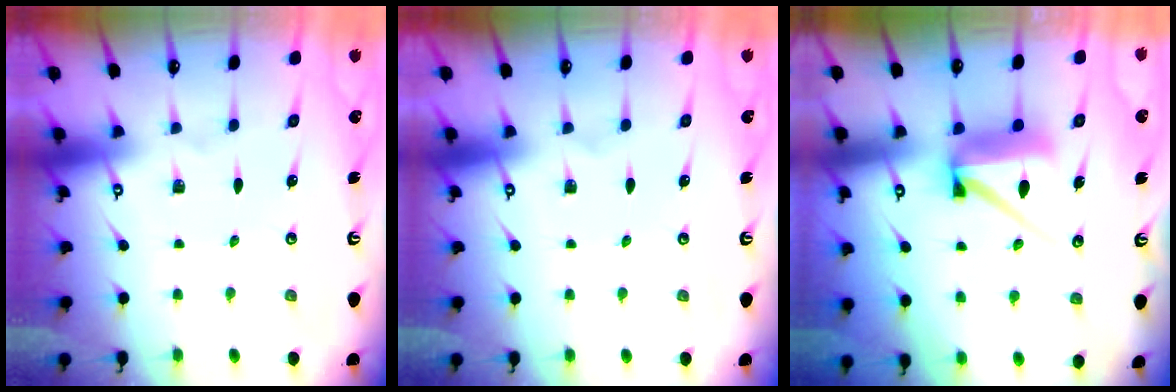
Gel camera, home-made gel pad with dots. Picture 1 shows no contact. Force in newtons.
{"total": 0.0}
{"total": 8.8, "press": 8.7, "slide": 0.9}